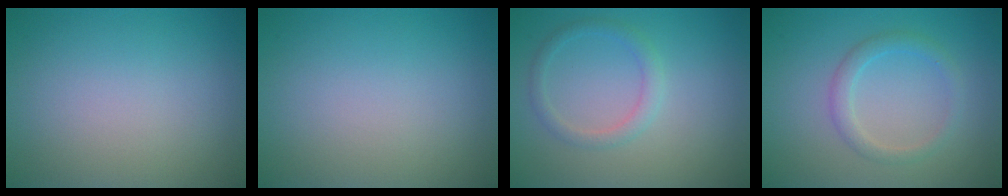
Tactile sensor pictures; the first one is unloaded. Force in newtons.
{"total": 0.0}
{"total": 1.7, "press": 1.7, "slide": 0.1}
{"total": 2.0, "press": 2.0, "slide": 0.1}